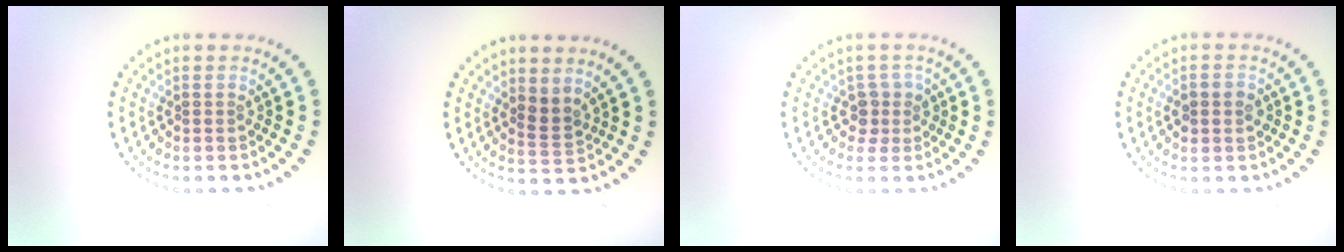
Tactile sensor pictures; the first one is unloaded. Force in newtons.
{"total": 1.8, "press": 1.3, "slide": 1.3}
{"total": 1.9, "press": 1.5, "slide": 1.2}
{"total": 2.7, "press": 2.7, "slide": 0.1}